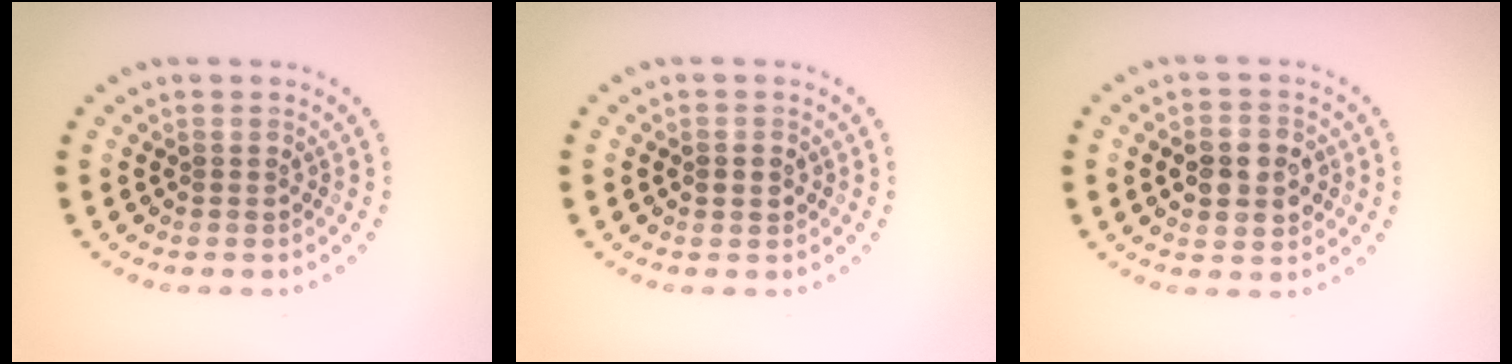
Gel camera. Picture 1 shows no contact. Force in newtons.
{"total": 1.5, "press": 1.4, "slide": 0.2}
{"total": 4.4, "press": 4.4, "slide": 0.4}